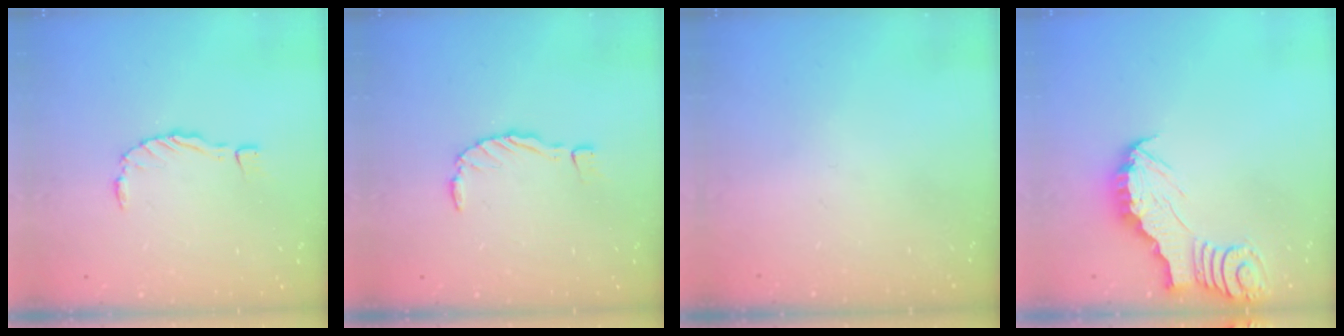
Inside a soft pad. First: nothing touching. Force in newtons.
{"total": 0.0}
{"total": 0.0}
{"total": 2.8, "press": 2.7, "slide": 0.3}